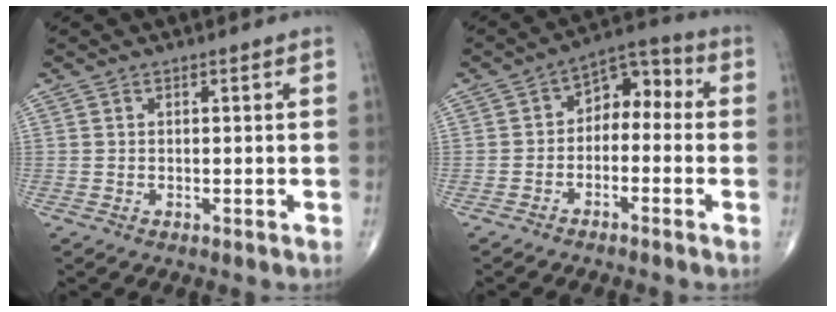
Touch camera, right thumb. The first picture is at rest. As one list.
[{"total": 7.4, "force": [-1.0, 5.1, 5.3], "torque": [-0.045, 0.047, -0.035]}]